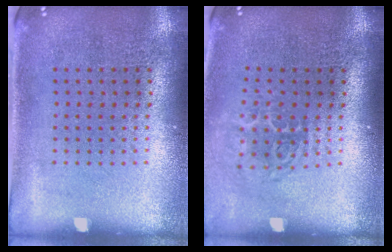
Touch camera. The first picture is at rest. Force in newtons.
{"total": 1.8, "press": 1.2, "slide": 1.3}